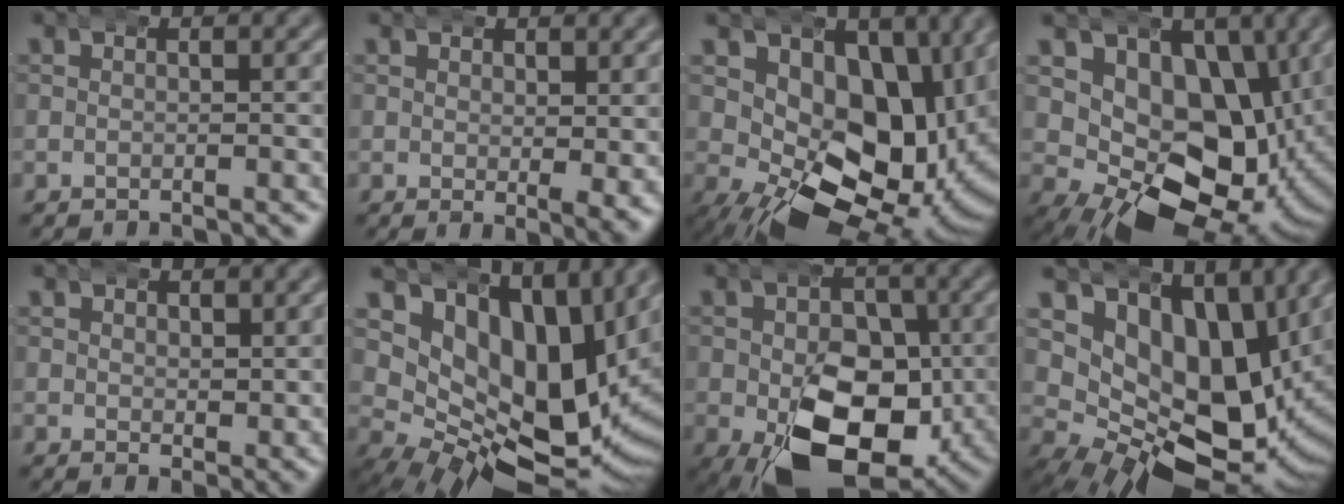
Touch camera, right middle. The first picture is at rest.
{"total": 2.2, "force": [1.7, 0.2, 1.4], "torque": [-0.009, -0.004, 0.029]}
{"total": 14.2, "force": [1.1, 9.3, 10.7], "torque": [-0.175, -0.047, 0.039]}
{"total": 14.2, "force": [0.8, 10.3, 9.8], "torque": [-0.179, -0.055, 0.029]}
{"total": 2.2, "force": [2.1, 0.3, 0.6], "torque": [0.004, -0.005, 0.038]}
{"total": 18.7, "force": [5.1, 11.8, 13.6], "torque": [-0.222, -0.014, 0.083]}
{"total": 11.3, "force": [-1.6, 7.1, 8.6], "torque": [-0.147, -0.043, -0.006]}
{"total": 17.8, "force": [3.1, 12.3, 12.5], "torque": [-0.218, -0.037, 0.058]}